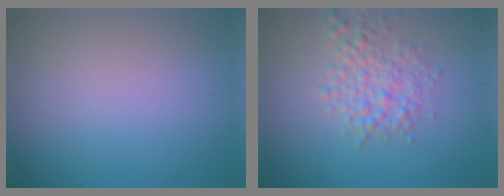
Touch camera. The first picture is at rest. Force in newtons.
{"total": 3.1, "press": 3.1, "slide": 0.0}